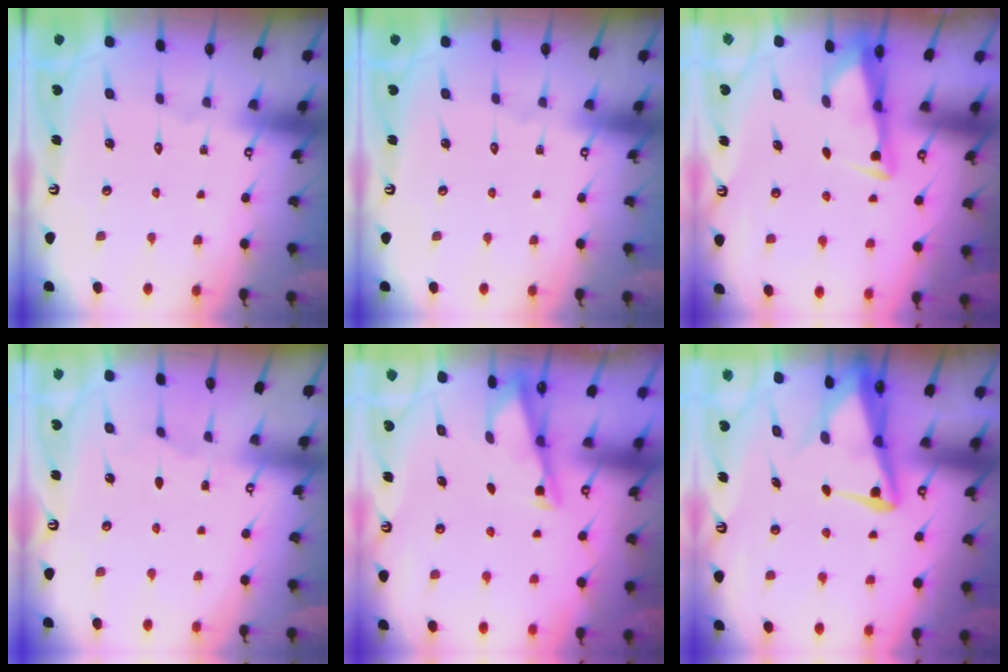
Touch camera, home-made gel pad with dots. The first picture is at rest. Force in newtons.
{"total": 0.0}
{"total": 3.3, "press": 3.3, "slide": 0.4}
{"total": 1.6, "press": 1.6, "slide": 0.3}
{"total": 3.1, "press": 3.1, "slide": 0.3}
{"total": 5.8, "press": 5.8, "slide": 0.5}